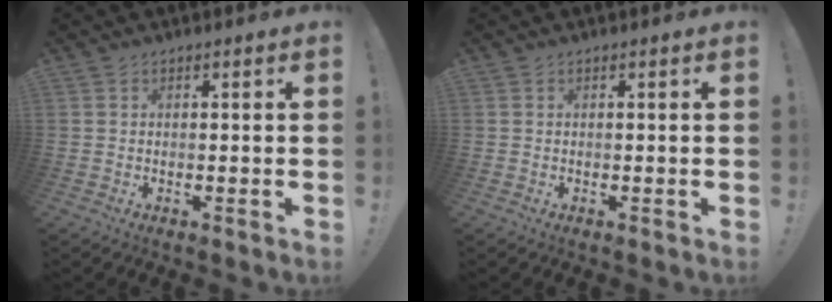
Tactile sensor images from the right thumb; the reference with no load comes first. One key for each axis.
{"total": 0.0}